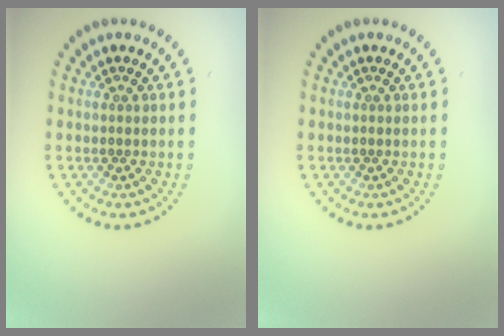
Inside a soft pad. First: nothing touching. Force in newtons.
{"total": 0.0}